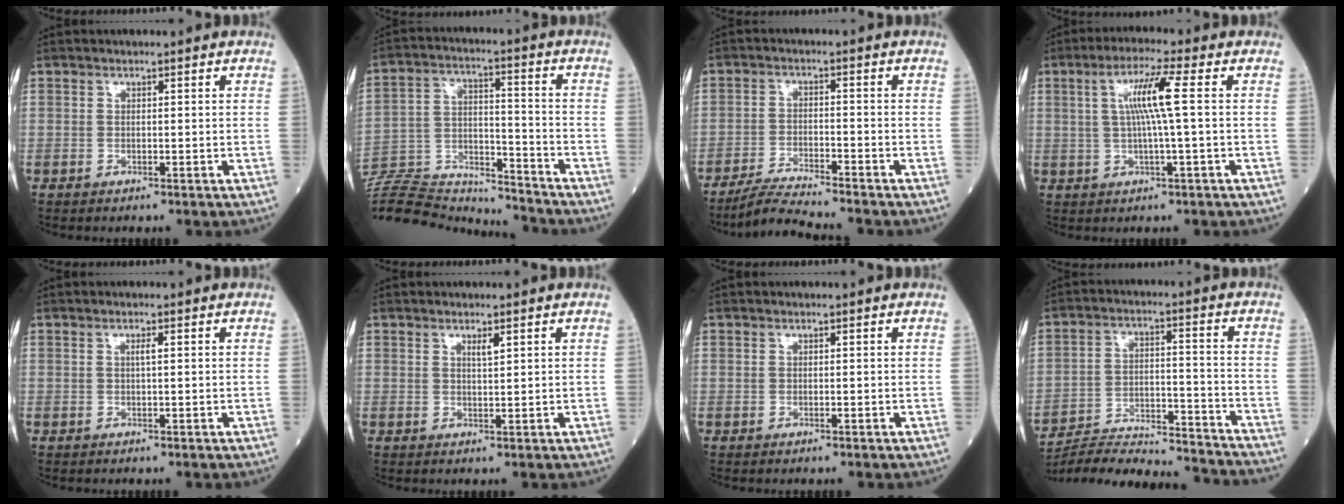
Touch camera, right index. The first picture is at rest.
{"total": 21.0, "force": [-20.2, 3.6, 4.5], "torque": [-0.131, 0.012, -0.329]}
{"total": 6.1, "force": [-5.7, -0.8, 1.8], "torque": [-0.033, -0.020, -0.108]}
{"total": 6.7, "force": [1.0, -0.9, 6.6], "torque": [-0.124, 0.007, 0.020]}
{"total": 1.0, "force": [0.2, 0.0, 0.9], "torque": [-0.019, 0.001, 0.003]}
{"total": 1.5, "force": [0.9, 0.2, 1.2], "torque": [-0.022, -0.004, 0.016]}
{"total": 0.0}
{"total": 22.1, "force": [-21.1, 1.1, 6.6], "torque": [-0.113, -0.014, -0.310]}